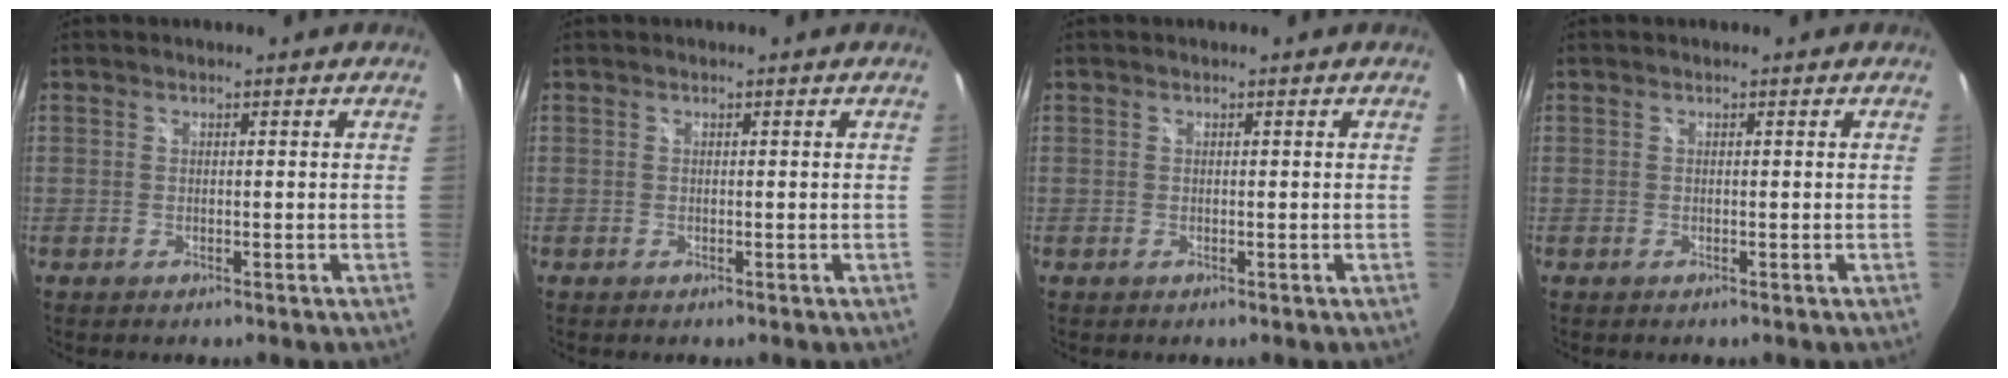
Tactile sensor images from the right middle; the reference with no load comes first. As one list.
[{"total": 0.0}, {"total": 0.0}, {"total": 0.0}]